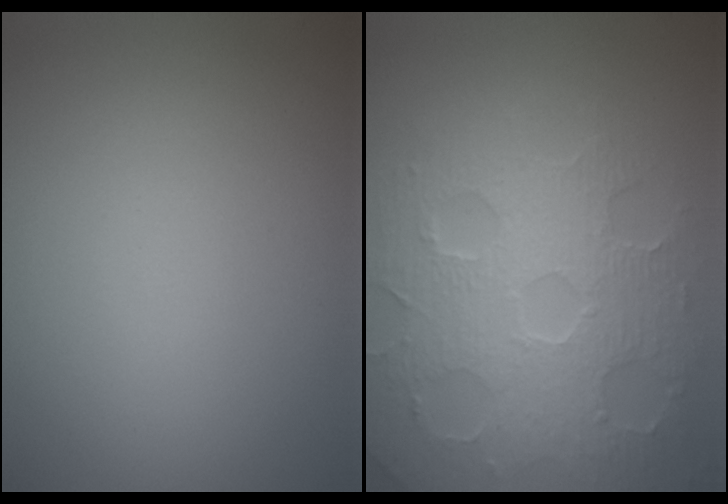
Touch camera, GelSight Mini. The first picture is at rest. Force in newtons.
{"total": 8.6, "press": 5.8, "slide": 6.4}